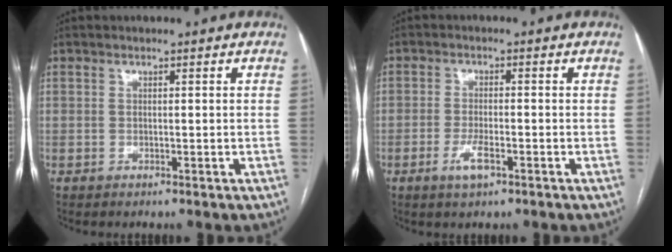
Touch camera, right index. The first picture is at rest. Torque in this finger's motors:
{"motor_torque": [0.07, -0.13, -0.02, -0.01]}